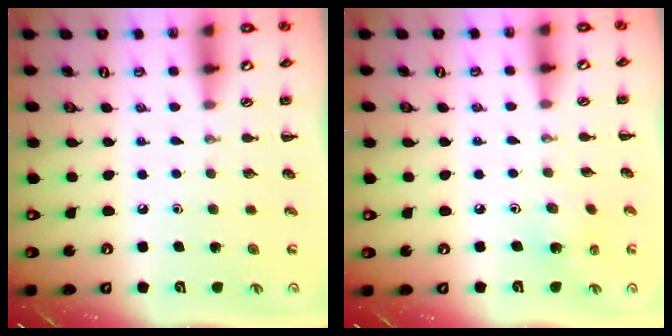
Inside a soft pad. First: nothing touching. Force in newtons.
{"total": 3.3, "press": 3.1, "slide": 1.0}